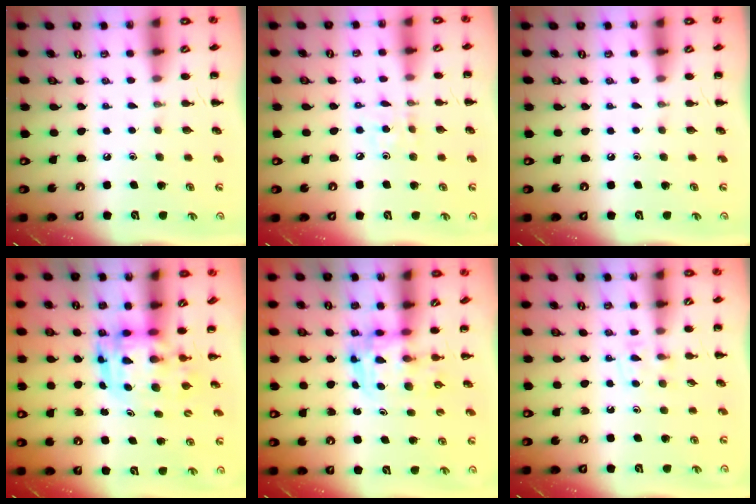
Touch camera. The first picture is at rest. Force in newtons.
{"total": 4.2, "press": 4.2, "slide": 0.7}
{"total": 0.0}
{"total": 3.5, "press": 3.4, "slide": 0.7}
{"total": 3.6, "press": 3.6, "slide": 0.6}
{"total": 3.5, "press": 3.2, "slide": 1.4}